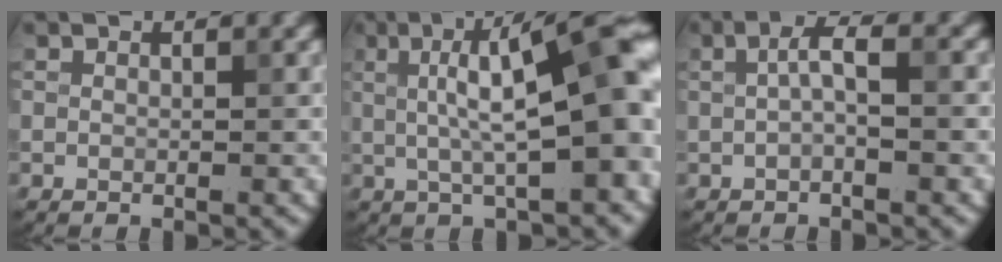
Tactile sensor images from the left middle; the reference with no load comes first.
{"total": 10.6, "force": [1.7, 2.6, 10.1], "torque": [-0.139, 0.019, 0.023]}
{"total": 2.5, "force": [0.1, 0.5, 2.4], "torque": [-0.045, 0.009, -0.002]}